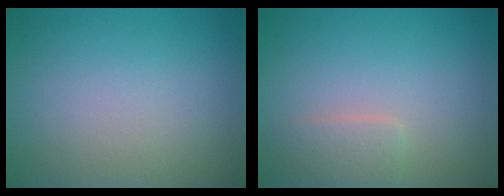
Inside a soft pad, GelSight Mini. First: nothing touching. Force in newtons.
{"total": 2.0, "press": 2.0, "slide": 0.1}